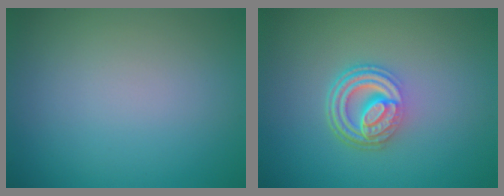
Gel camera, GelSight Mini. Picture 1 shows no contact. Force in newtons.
{"total": 4.9, "press": 3.4, "slide": 3.5}